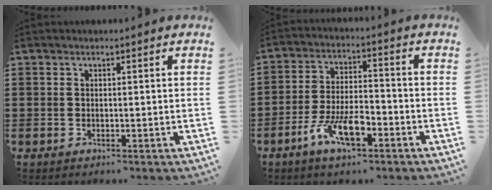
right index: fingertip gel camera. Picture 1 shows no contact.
{"total": 8.1, "force": [-4.5, 3.1, 6.0], "torque": [-0.126, 0.004, -0.083]}